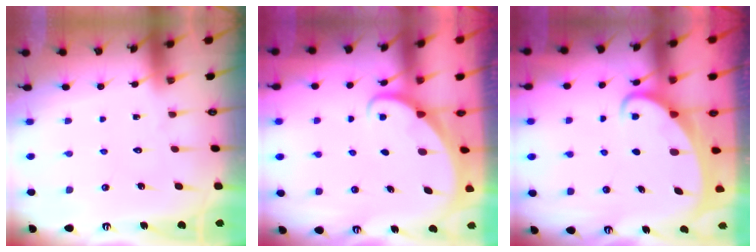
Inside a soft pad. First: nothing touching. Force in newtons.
{"total": 1.7, "press": 1.7, "slide": 0.1}
{"total": 2.5, "press": 2.5, "slide": 0.4}